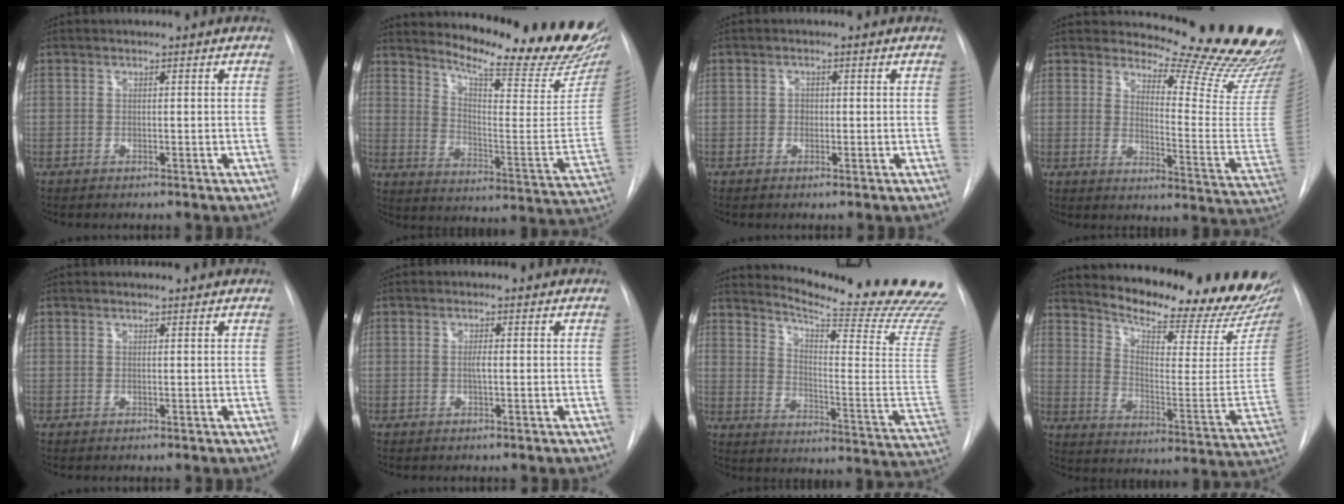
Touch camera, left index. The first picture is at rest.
{"total": 22.5, "force": [20.7, 1.6, 8.5], "torque": [-0.130, -0.117, 0.264]}
{"total": 1.0, "force": [-0.1, 0.9, 0.5], "torque": [-0.004, 0.003, -0.004]}
{"total": 21.9, "force": [20.3, 2.7, 7.7], "torque": [-0.091, -0.151, 0.229]}
{"total": 2.4, "force": [2.3, 0.2, 0.6], "torque": [-0.013, 0.015, 0.025]}
{"total": 1.0, "force": [0.0, 0.1, 1.0], "torque": [-0.020, 0.000, -0.003]}
{"total": 25.3, "force": [22.7, -0.7, 11.3], "torque": [-0.175, -0.148, 0.281]}
{"total": 22.9, "force": [21.3, 2.7, 7.9], "torque": [-0.123, -0.100, 0.277]}